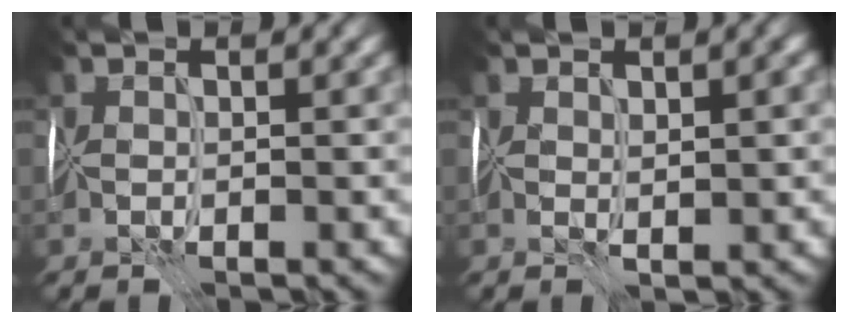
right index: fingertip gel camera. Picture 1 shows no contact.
{"total": 1.2, "force": [0.6, 0.6, 0.9], "torque": [-0.016, 0.001, 0.013]}